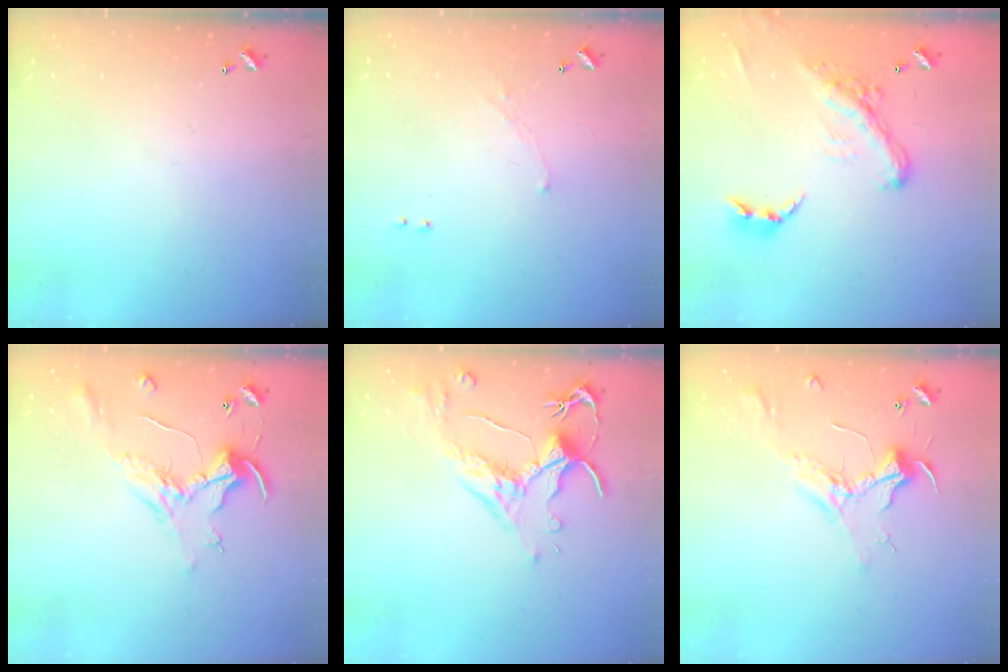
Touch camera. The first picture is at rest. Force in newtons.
{"total": 0.8, "press": 0.6, "slide": 0.5}
{"total": 5.9, "press": 5.8, "slide": 1.4}
{"total": 0.8, "press": 0.5, "slide": 0.6}
{"total": 2.5, "press": 2.1, "slide": 1.4}
{"total": 2.4, "press": 2.3, "slide": 0.8}